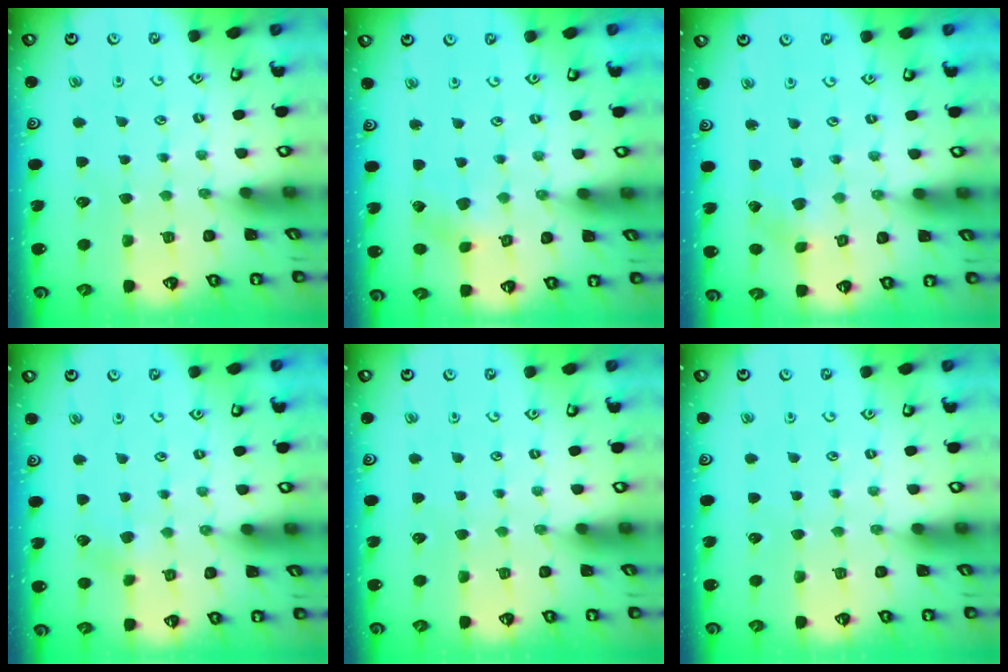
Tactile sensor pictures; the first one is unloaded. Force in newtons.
{"total": 2.9, "press": 2.9, "slide": 0.3}
{"total": 1.3, "press": 1.3, "slide": 0.1}
{"total": 2.3, "press": 2.3, "slide": 0.2}
{"total": 0.0}
{"total": 0.0}